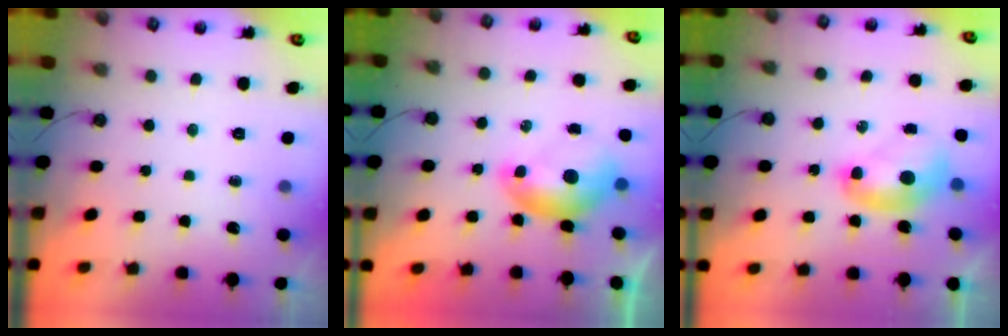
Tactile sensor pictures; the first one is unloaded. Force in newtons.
{"total": 1.7, "press": 1.5, "slide": 0.6}
{"total": 2.1, "press": 2.1, "slide": 0.2}